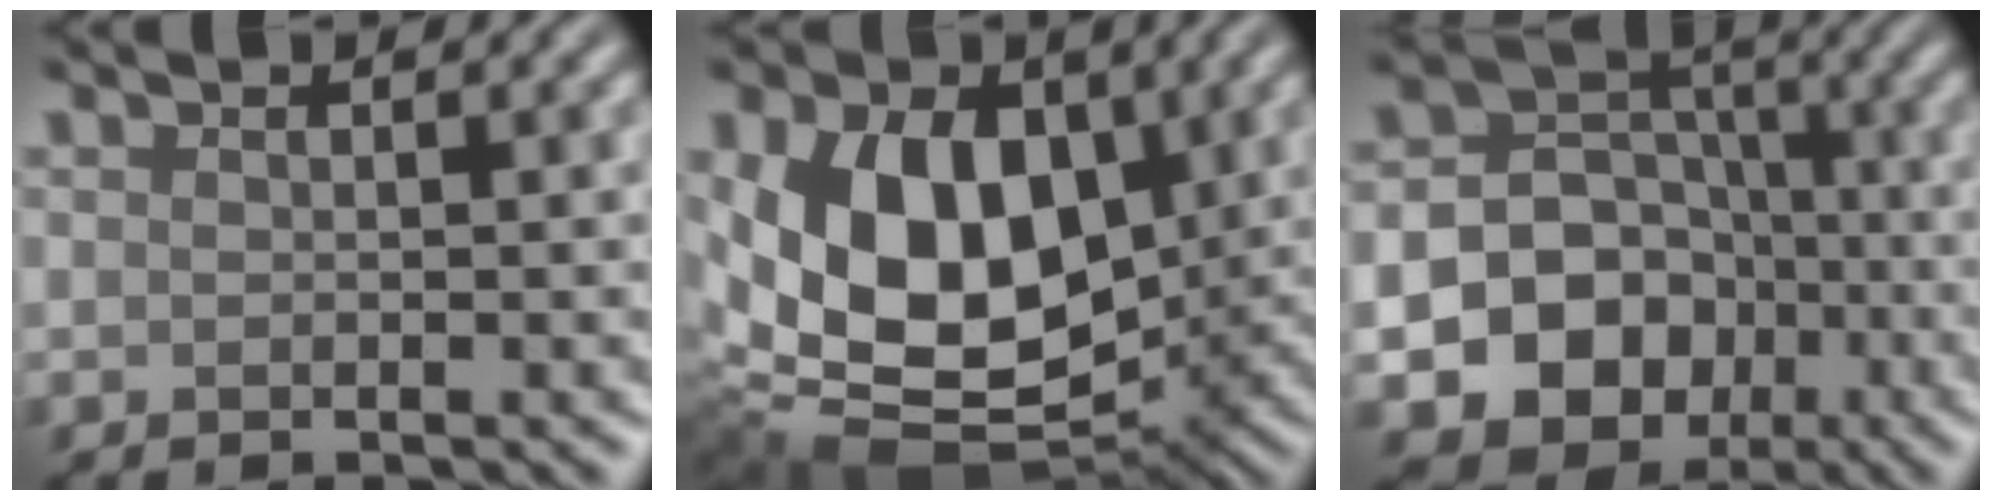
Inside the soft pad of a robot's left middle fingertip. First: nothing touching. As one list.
[{"total": 12.1, "force": [1.6, 8.0, 8.9], "torque": [-0.167, -0.020, 0.029]}, {"total": 15.1, "force": [-6.1, 13.2, 4.3], "torque": [-0.078, -0.043, -0.105]}]